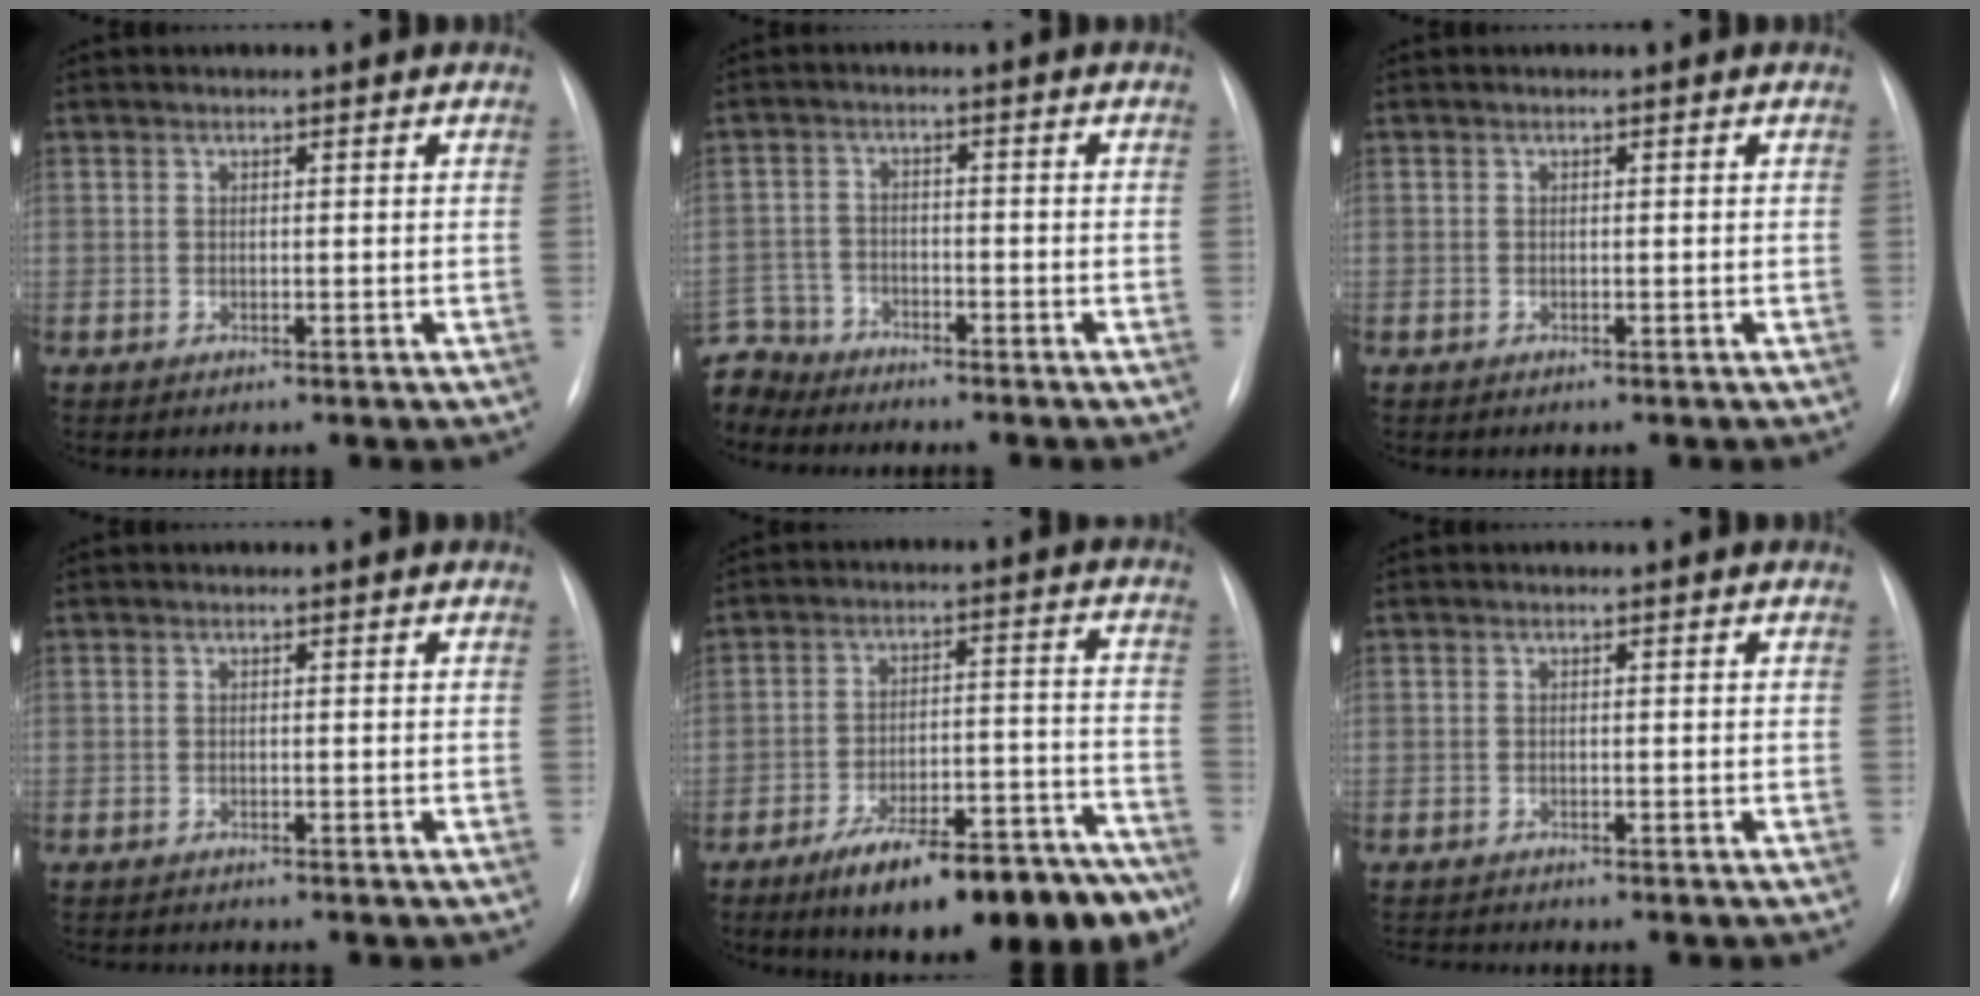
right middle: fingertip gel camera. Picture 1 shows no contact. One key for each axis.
{"total": 7.9, "fx": -7.1, "fy": 3.4, "fz": 0.3, "tx": -0.017, "ty": 0.006, "tz": -0.137}
{"total": 0.0}
{"total": 1.8, "fx": -1.8, "fy": 0.1, "fz": 0.5, "tx": -0.005, "ty": -0.005, "tz": -0.023}
{"total": 18.8, "fx": -13.7, "fy": 5.3, "fz": 11.8, "tx": -0.108, "ty": 0.043, "tz": -0.205}
{"total": 2.2, "fx": -2.2, "fy": -0.1, "fz": 0.3, "tx": -0.002, "ty": -0.008, "tz": -0.034}